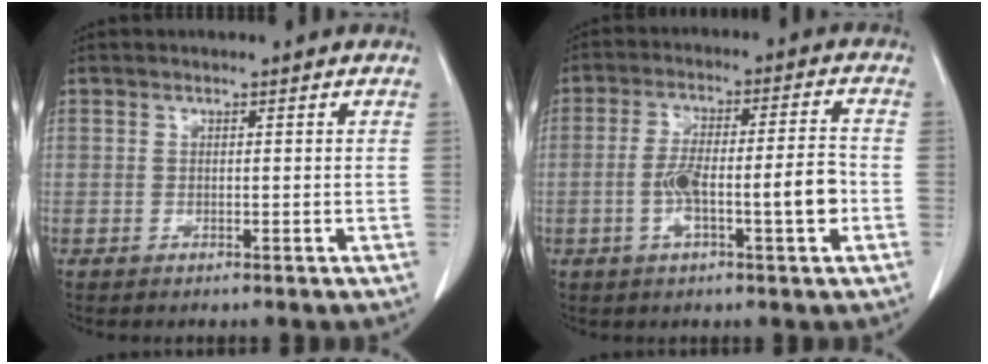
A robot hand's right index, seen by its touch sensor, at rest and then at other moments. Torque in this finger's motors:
{"motor_torque": [0.39, -0.10, 0.22, 0.14]}